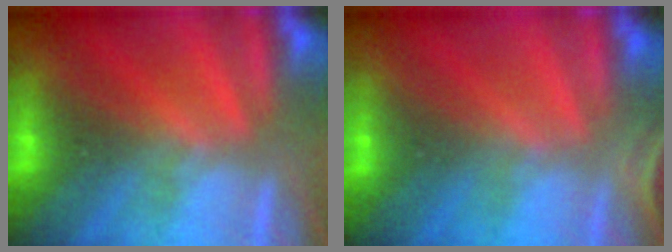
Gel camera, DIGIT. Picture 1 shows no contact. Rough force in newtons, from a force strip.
{"total": 2.5}